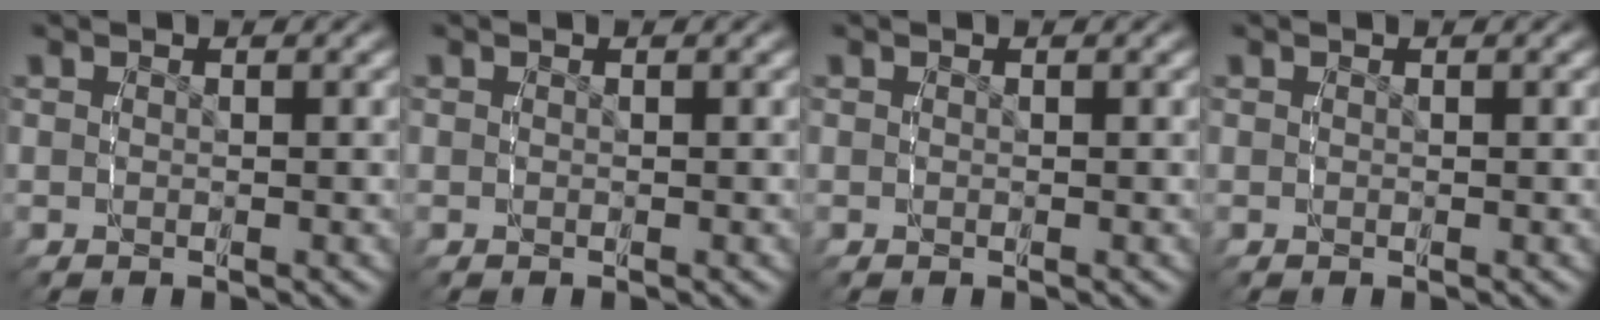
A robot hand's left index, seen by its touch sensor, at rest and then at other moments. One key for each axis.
{"total": 0.0}
{"total": 0.0}
{"total": 0.0}